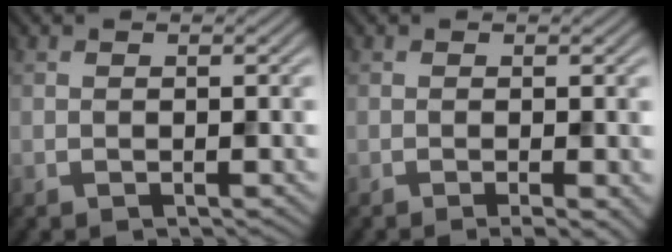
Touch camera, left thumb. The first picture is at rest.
{"total": 2.1, "force": [-0.7, 0.3, 2.0], "torque": [-0.030, -0.004, -0.013]}